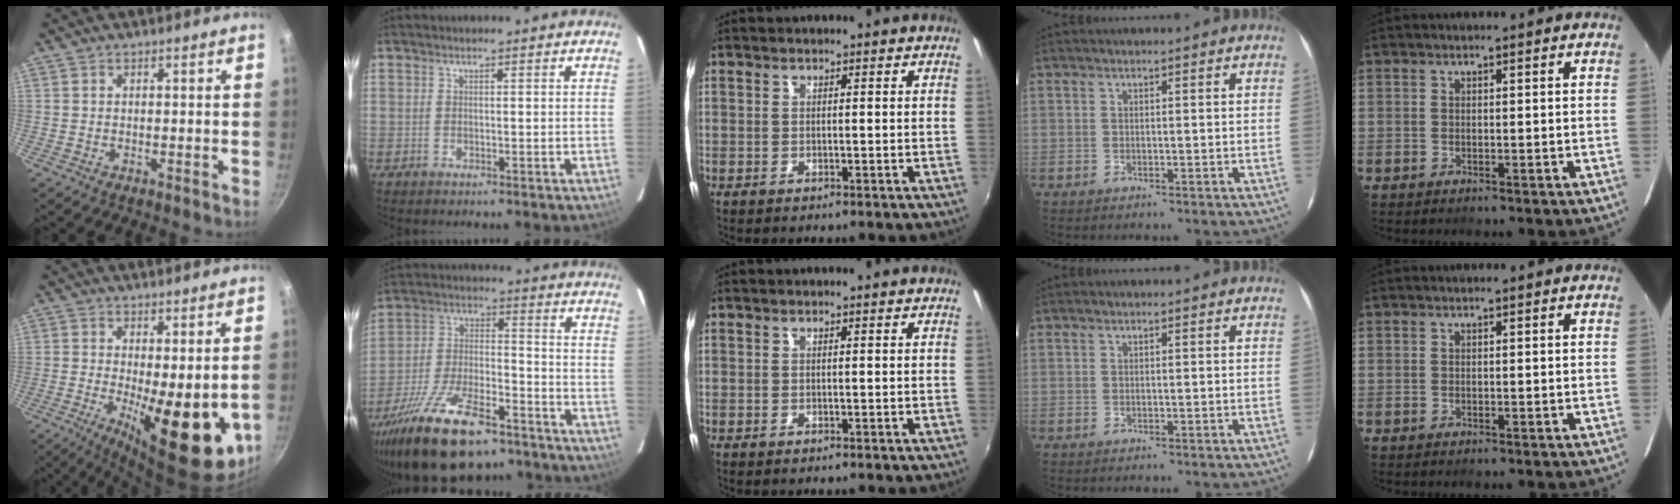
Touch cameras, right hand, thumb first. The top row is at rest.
{"thumb": {"total": 15.3, "force": [-1.9, 5.7, 14.0], "torque": [-0.177, -0.021, -0.014]}, "index": {"total": 23.1, "force": [-16.2, 9.0, 13.9], "torque": [-0.272, -0.030, -0.260]}}